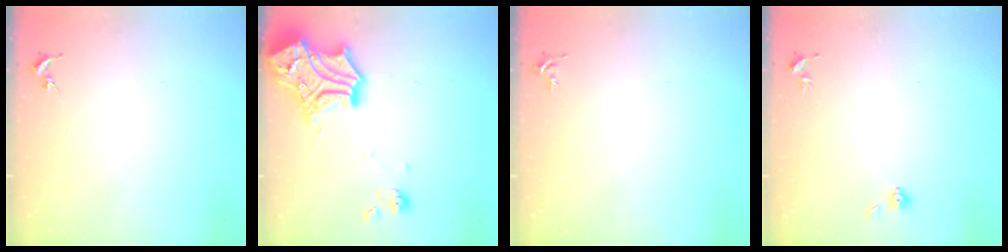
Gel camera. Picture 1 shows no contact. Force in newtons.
{"total": 19.1, "press": 19.0, "slide": 1.6}
{"total": 3.7, "press": 3.7, "slide": 0.5}
{"total": 3.7, "press": 3.5, "slide": 1.4}